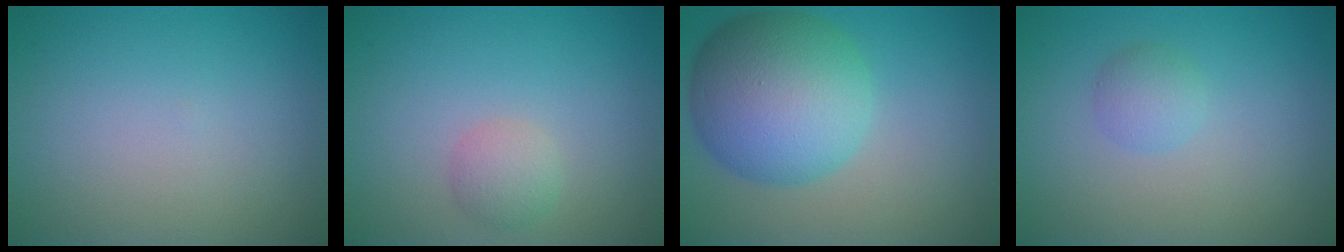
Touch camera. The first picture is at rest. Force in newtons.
{"total": 1.8, "press": 1.8, "slide": 0.1}
{"total": 10.0, "press": 10.0, "slide": 0.1}
{"total": 1.6, "press": 1.6, "slide": 0.0}